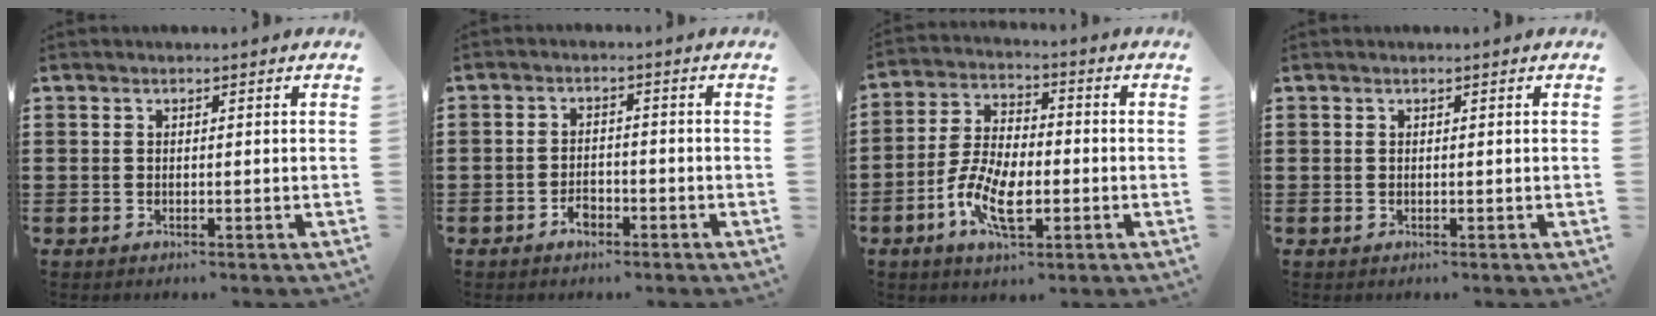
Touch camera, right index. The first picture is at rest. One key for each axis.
{"total": 2.4, "fx": -1.8, "fy": 1.3, "fz": 1.0, "tx": -0.020, "ty": 0.002, "tz": -0.036}
{"total": 8.8, "fx": -3.2, "fy": 4.1, "fz": 7.1, "tx": -0.165, "ty": -0.006, "tz": -0.064}
{"total": 0.0}